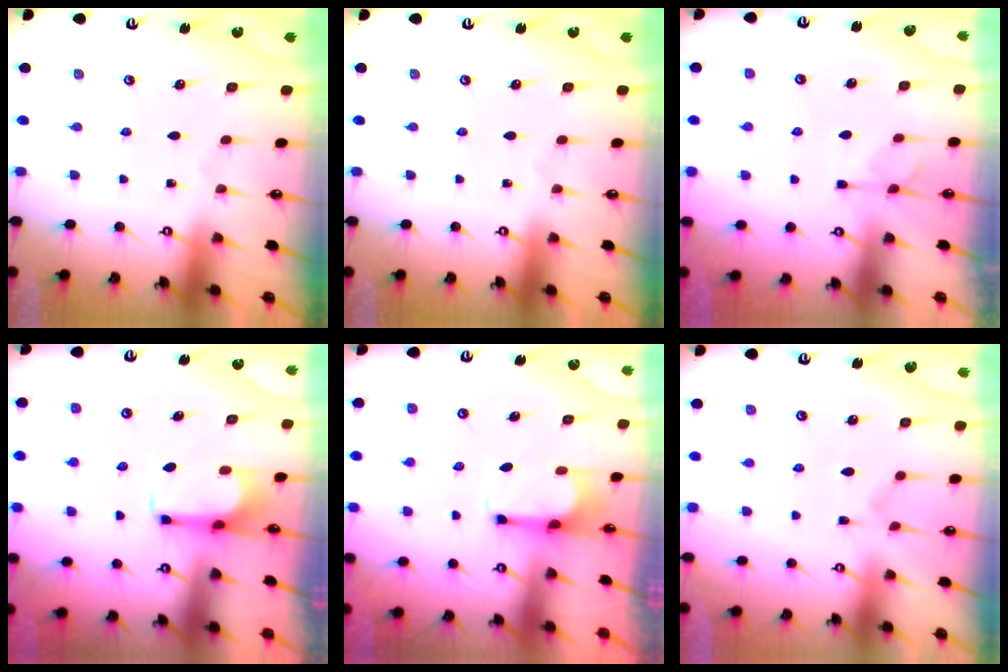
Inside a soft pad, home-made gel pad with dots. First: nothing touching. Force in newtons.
{"total": 0.0}
{"total": 4.3, "press": 4.0, "slide": 1.5}
{"total": 2.1, "press": 2.0, "slide": 0.4}
{"total": 2.7, "press": 2.6, "slide": 0.9}
{"total": 4.0, "press": 3.8, "slide": 1.2}